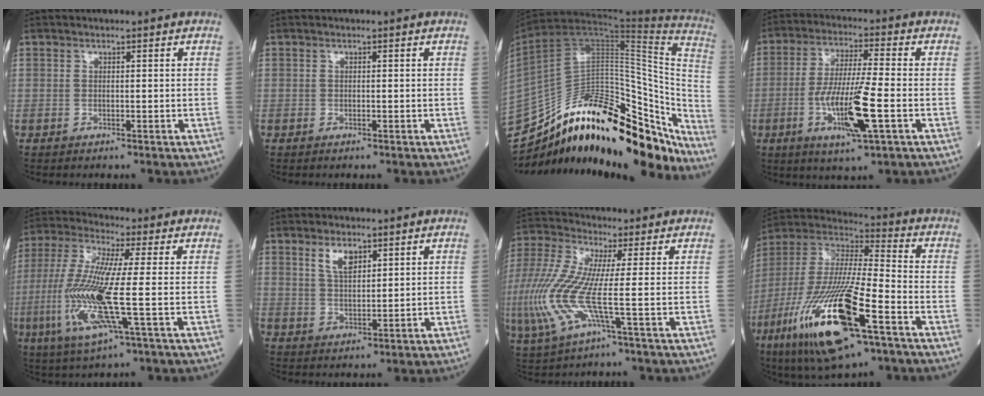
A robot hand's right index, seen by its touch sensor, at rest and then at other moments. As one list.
[{"total": 0.0}, {"total": 31.1, "force": [-24.5, 8.4, 17.2], "torque": [-0.248, 0.018, -0.366]}, {"total": 11.4, "force": [-3.3, 0.5, 10.9], "torque": [-0.209, -0.015, -0.063]}, {"total": 14.7, "force": [-2.6, 0.8, 14.5], "torque": [-0.320, -0.014, -0.054]}, {"total": 4.0, "force": [2.4, 1.6, 2.9], "torque": [-0.056, 0.001, 0.048]}, {"total": 13.1, "force": [-2.3, 1.9, 12.8], "torque": [-0.314, -0.009, -0.048]}, {"total": 24.1, "force": [-10.7, 4.4, 21.1], "torque": [-0.456, -0.054, -0.194]}]